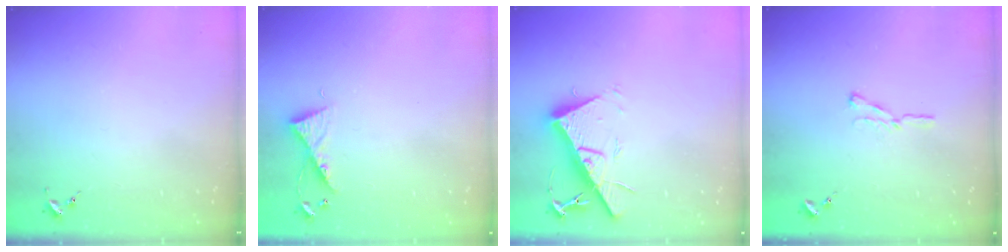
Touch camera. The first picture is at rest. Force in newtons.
{"total": 6.2, "press": 6.2, "slide": 0.6}
{"total": 14.3, "press": 14.3, "slide": 0.4}
{"total": 4.4, "press": 4.4, "slide": 0.5}